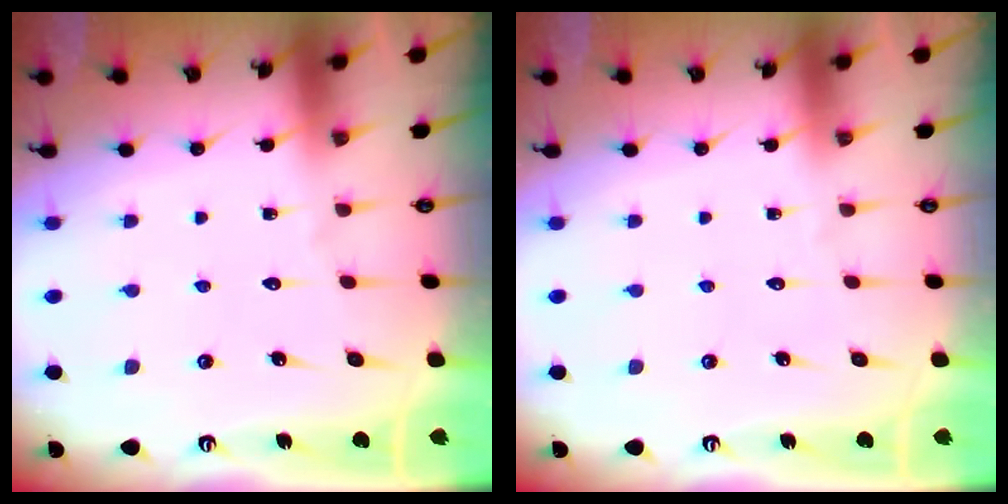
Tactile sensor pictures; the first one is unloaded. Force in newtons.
{"total": 0.0}